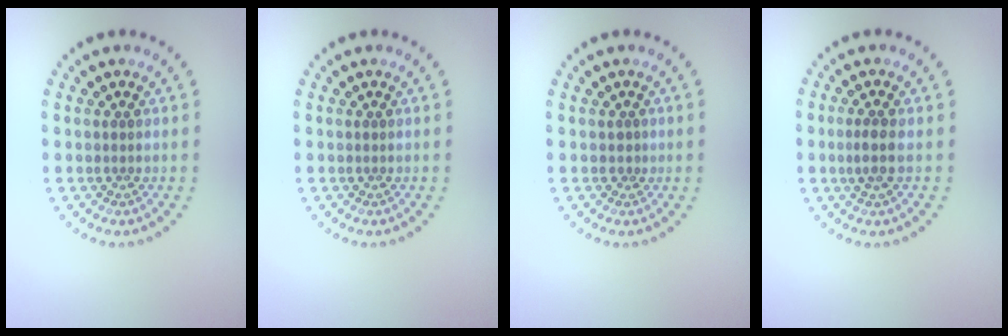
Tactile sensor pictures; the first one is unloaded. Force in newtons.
{"total": 0.0}
{"total": 0.5, "press": 0.2, "slide": 0.5}
{"total": 1.8, "press": 1.5, "slide": 0.9}